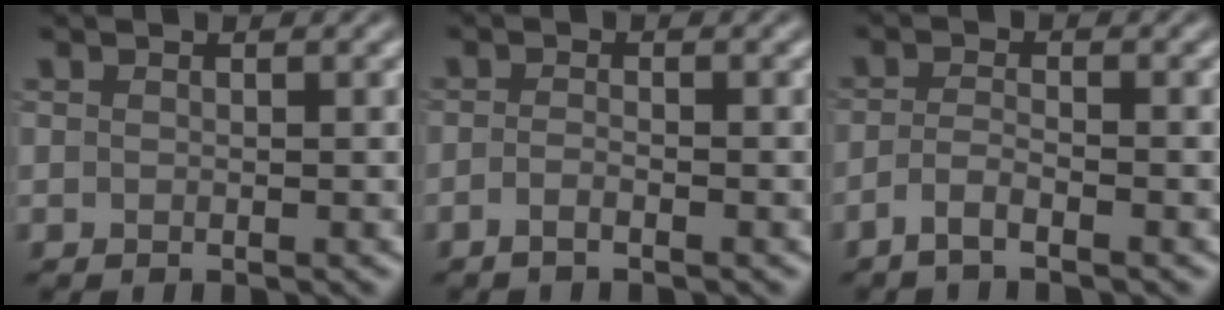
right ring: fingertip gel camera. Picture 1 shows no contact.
{"total": 0.8, "force": [-0.6, 0.1, 0.6], "torque": [-0.018, 0.002, -0.015]}
{"total": 1.6, "force": [-1.2, 0.2, 1.1], "torque": [-0.029, 0.003, -0.033]}